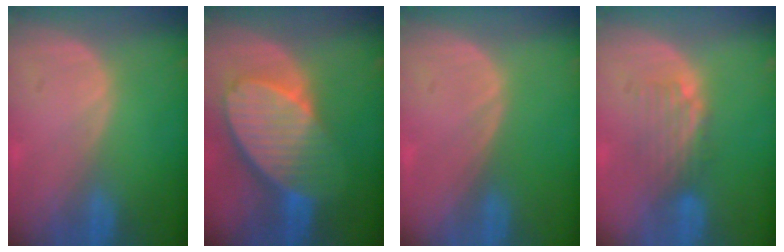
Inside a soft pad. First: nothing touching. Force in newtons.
{"total": 10.3, "press": 9.0, "slide": 5.0}
{"total": 0.0}
{"total": 4.7, "press": 4.0, "slide": 2.5}